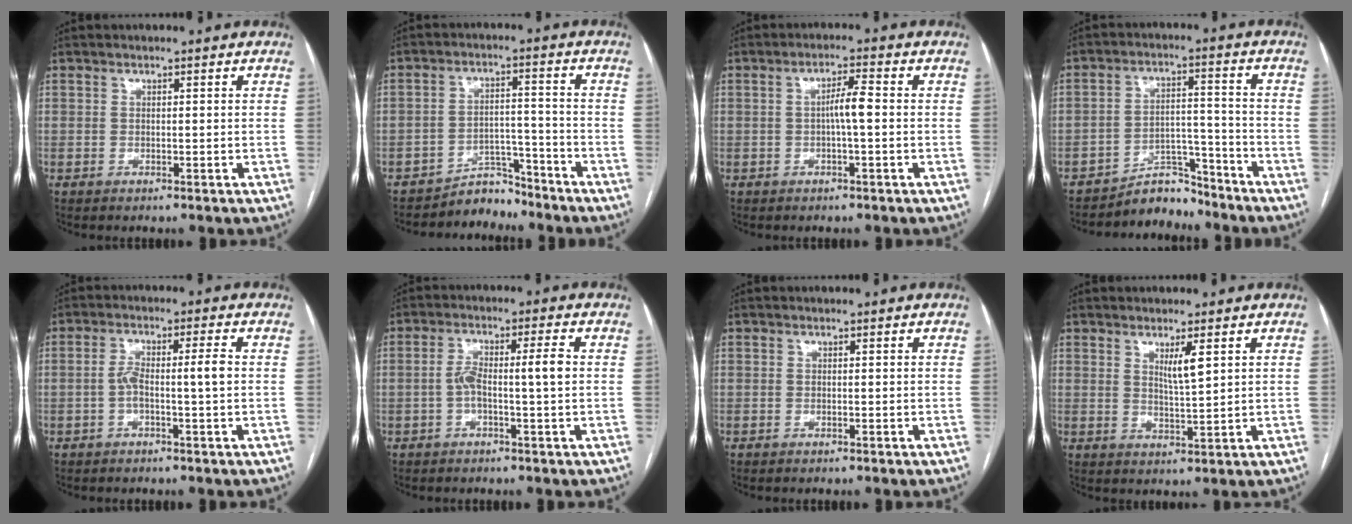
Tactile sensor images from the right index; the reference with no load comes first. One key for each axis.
{"total": 5.1, "fx": -4.9, "fy": 1.6, "fz": -0.5, "tx": 0.016, "ty": 0.027, "tz": -0.077}
{"total": 3.6, "fx": -0.3, "fy": 0.2, "fz": 3.6, "tx": -0.063, "ty": 0.006, "tz": -0.004}
{"total": 6.3, "fx": -6.0, "fy": 1.8, "fz": 0.0, "tx": 0.009, "ty": 0.036, "tz": -0.097}
{"total": 4.9, "fx": -0.6, "fy": 0.3, "fz": 4.9, "tx": -0.092, "ty": 0.019, "tz": -0.008}
{"total": 5.7, "fx": -0.5, "fy": 0.4, "fz": 5.7, "tx": -0.107, "ty": 0.021, "tz": -0.007}
{"total": 0.0}
{"total": 3.7, "fx": 1.7, "fy": 0.1, "fz": 3.3, "tx": -0.060, "ty": -0.008, "tz": 0.034}